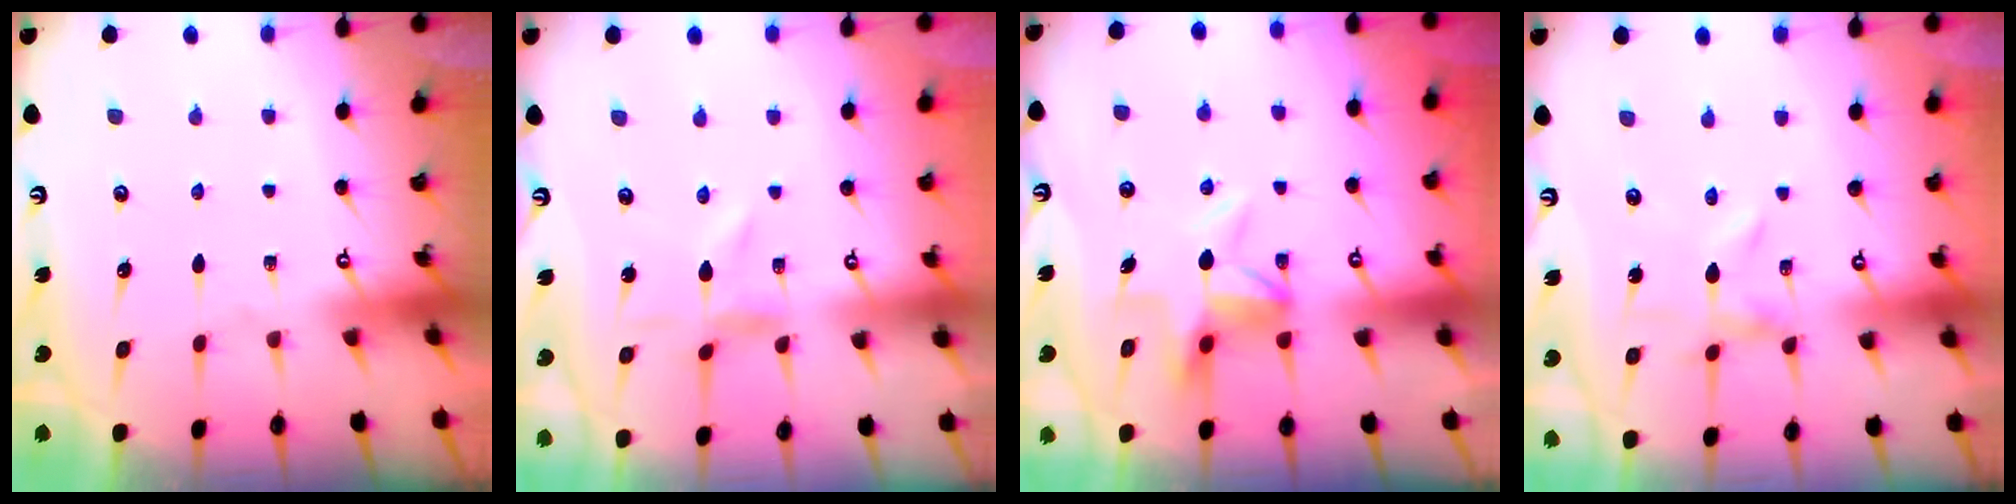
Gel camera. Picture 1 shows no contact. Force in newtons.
{"total": 0.0}
{"total": 6.2, "press": 6.2, "slide": 0.4}
{"total": 0.0}